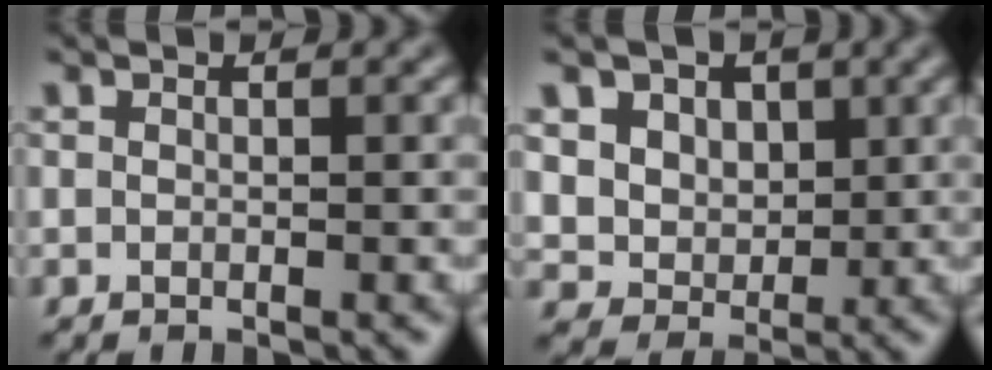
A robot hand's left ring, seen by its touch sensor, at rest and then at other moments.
{"total": 5.2, "force": [1.9, 4.4, 2.0], "torque": [-0.045, -0.006, 0.035]}